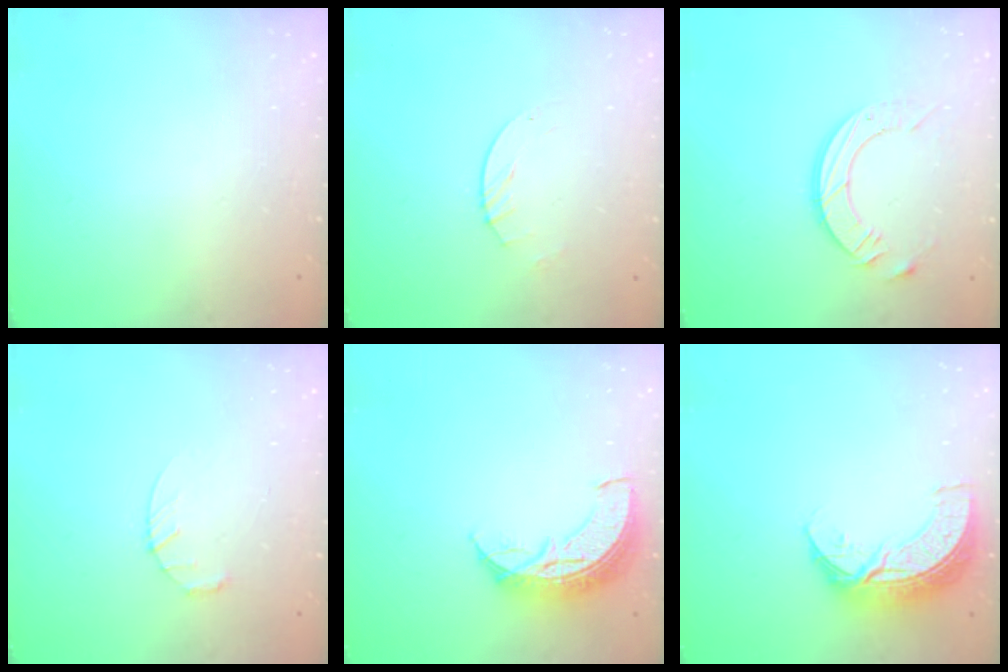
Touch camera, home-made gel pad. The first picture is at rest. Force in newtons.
{"total": 2.8, "press": 2.8, "slide": 0.4}
{"total": 10.4, "press": 10.3, "slide": 0.9}
{"total": 3.5, "press": 3.4, "slide": 0.5}
{"total": 9.8, "press": 9.8, "slide": 0.9}
{"total": 10.3, "press": 10.2, "slide": 0.7}